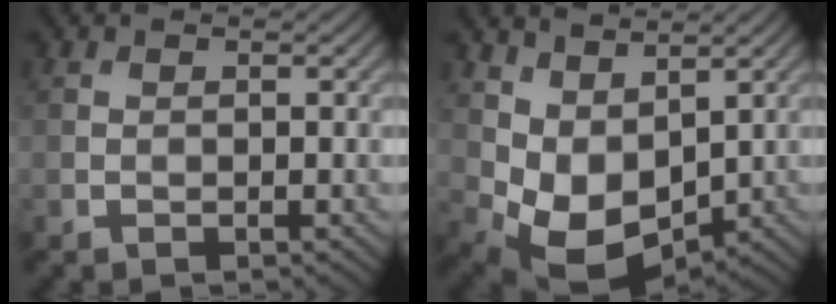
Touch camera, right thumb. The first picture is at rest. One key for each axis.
{"total": 7.1, "fx": 2.1, "fy": 4.7, "fz": 4.9, "tx": -0.111, "ty": -0.015, "tz": 0.047}